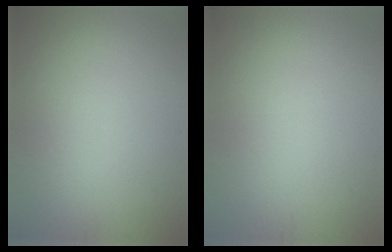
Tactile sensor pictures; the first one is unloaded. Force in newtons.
{"total": 0.0}